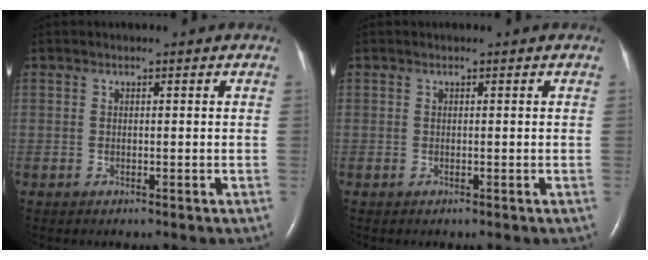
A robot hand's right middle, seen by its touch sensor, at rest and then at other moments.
{"total": 0.0}